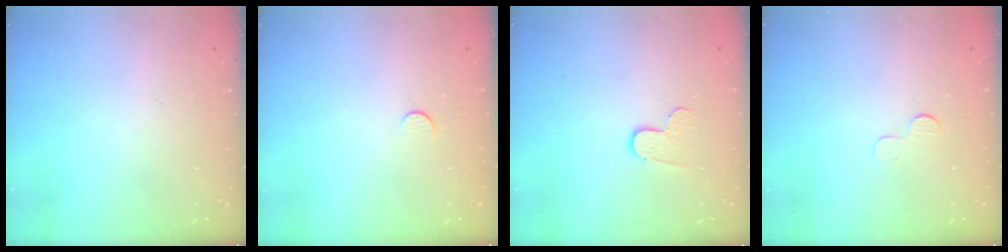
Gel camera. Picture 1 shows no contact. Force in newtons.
{"total": 3.5, "press": 3.5, "slide": 0.3}
{"total": 6.4, "press": 6.3, "slide": 0.6}
{"total": 4.0, "press": 4.0, "slide": 0.4}